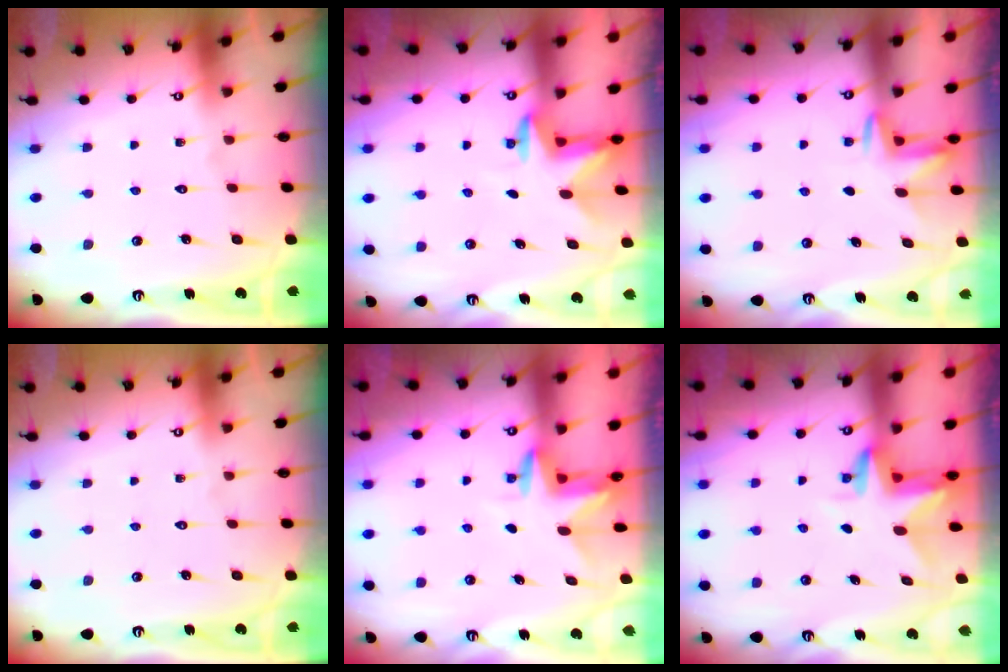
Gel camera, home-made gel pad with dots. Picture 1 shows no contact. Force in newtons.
{"total": 2.8, "press": 2.8, "slide": 0.2}
{"total": 2.6, "press": 2.6, "slide": 0.4}
{"total": 0.0}
{"total": 3.3, "press": 3.3, "slide": 0.3}
{"total": 3.1, "press": 3.0, "slide": 0.3}